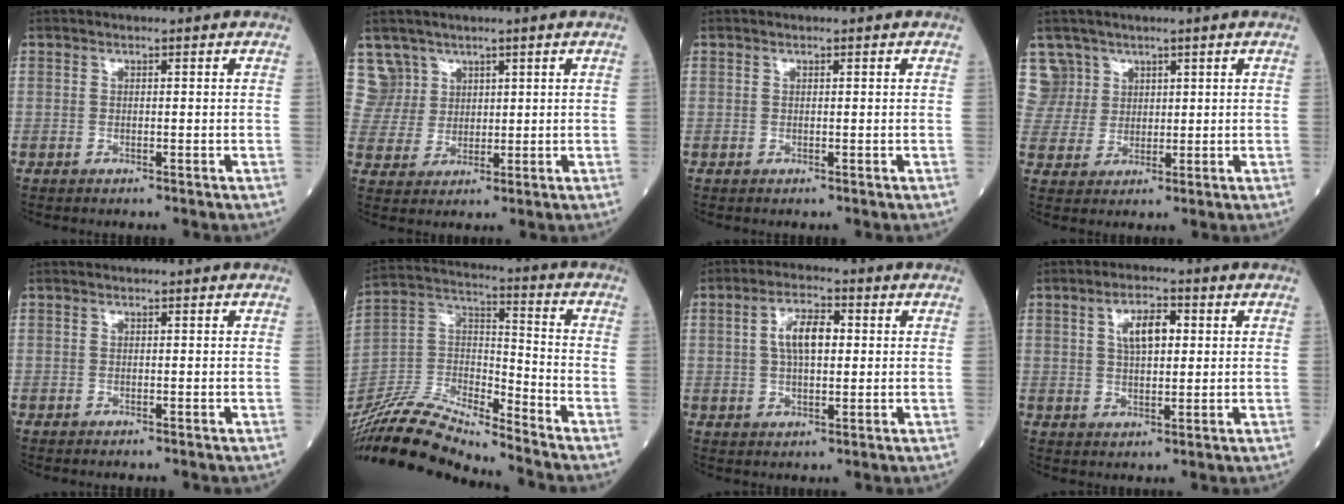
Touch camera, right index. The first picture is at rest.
{"total": 5.3, "force": [3.5, 3.9, -1.0], "torque": [0.029, 0.009, 0.074]}
{"total": 0.0}
{"total": 5.6, "force": [3.4, 4.3, -1.1], "torque": [0.032, 0.010, 0.073]}
{"total": 0.5, "force": [-0.5, 0.0, 0.2], "torque": [0.001, 0.000, -0.009]}
{"total": 17.6, "force": [-16.6, 0.8, 5.7], "torque": [-0.111, 0.023, -0.309]}
{"total": 6.3, "force": [1.1, 2.6, 5.6], "torque": [-0.108, 0.014, 0.017]}
{"total": 5.5, "force": [1.6, 2.4, 4.8], "torque": [-0.086, 0.011, 0.028]}